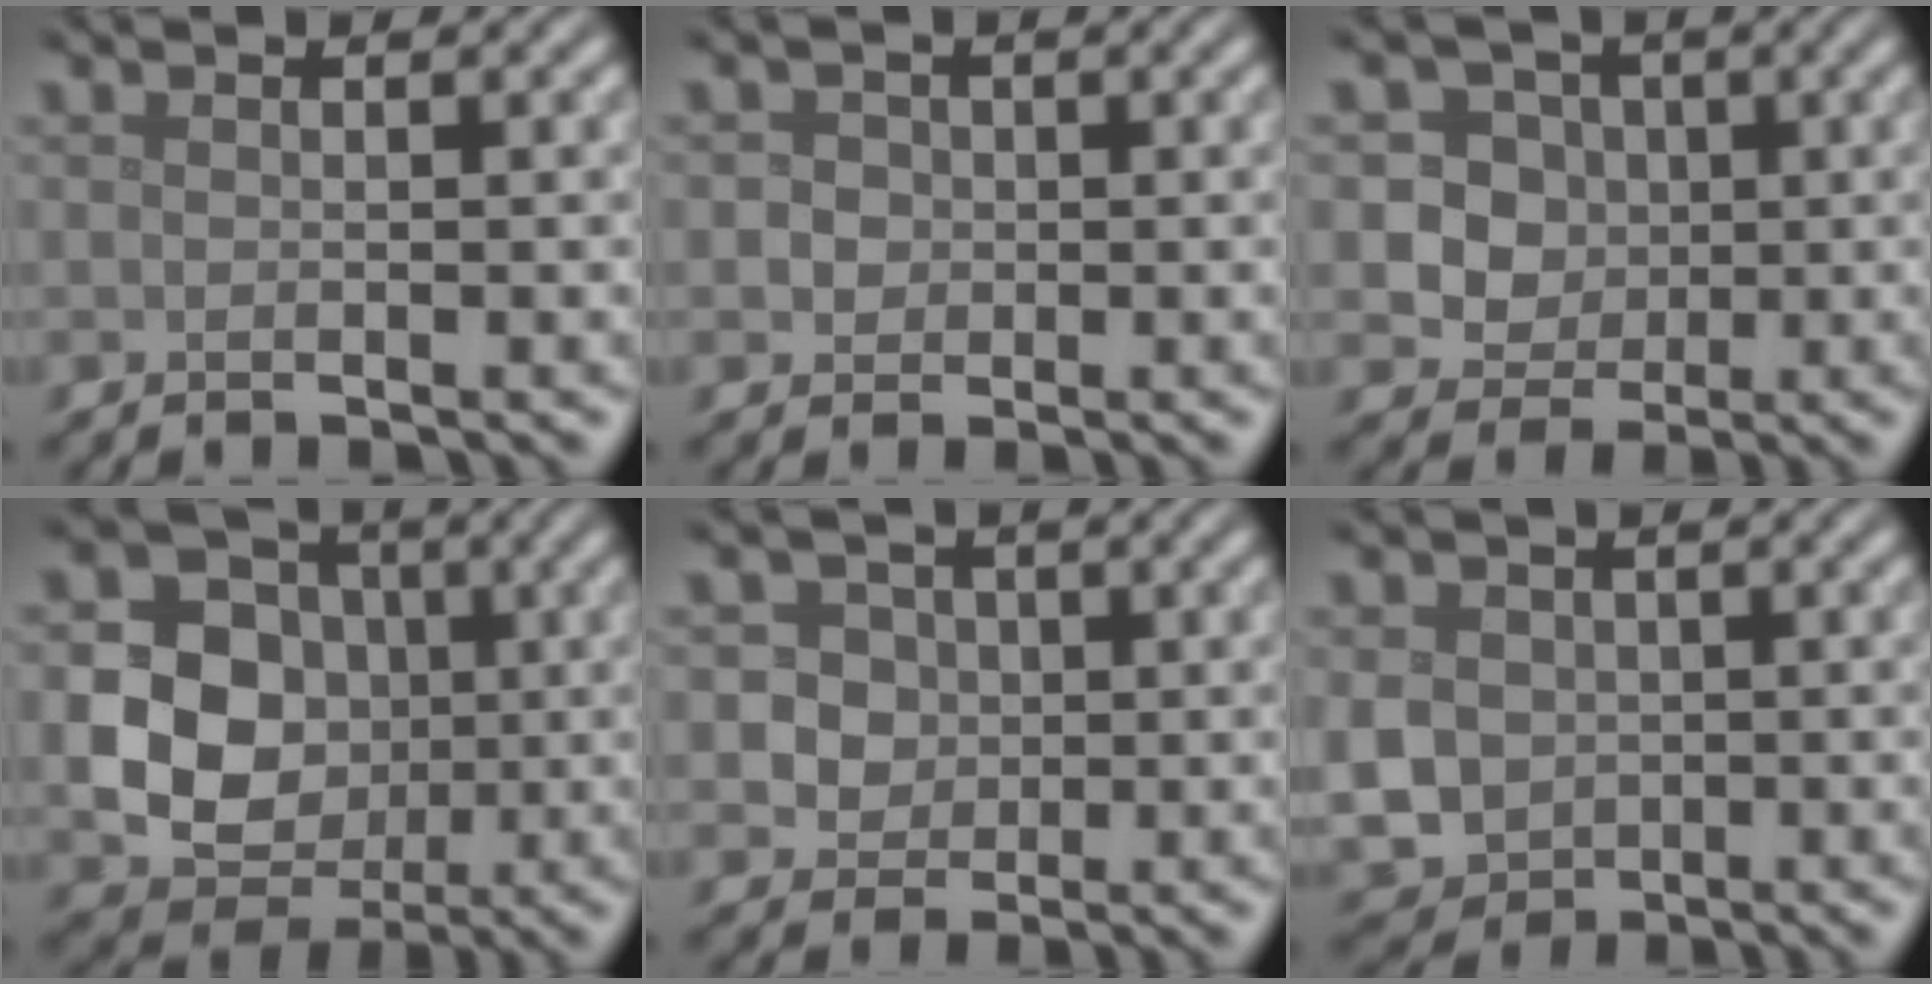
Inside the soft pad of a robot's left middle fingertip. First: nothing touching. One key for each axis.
{"total": 2.8, "fx": 0.7, "fy": 2.5, "fz": 1.1, "tx": -0.003, "ty": 0.011, "tz": -0.001}
{"total": 6.3, "fx": 1.7, "fy": 5.5, "fz": 2.6, "tx": -0.030, "ty": 0.012, "tz": 0.021}
{"total": 9.3, "fx": -0.4, "fy": 8.0, "fz": 4.6, "tx": -0.080, "ty": -0.003, "tz": -0.018}
{"total": 5.6, "fx": 1.7, "fy": 4.8, "fz": 2.3, "tx": -0.021, "ty": 0.022, "tz": 0.011}
{"total": 5.4, "fx": -0.4, "fy": 4.8, "fz": 2.4, "tx": -0.067, "ty": -0.010, "tz": -0.009}